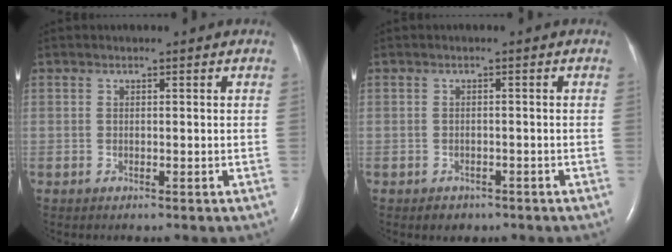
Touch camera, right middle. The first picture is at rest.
{"total": 1.8, "force": [-1.2, 1.3, 0.3], "torque": [-0.005, 0.004, -0.010]}